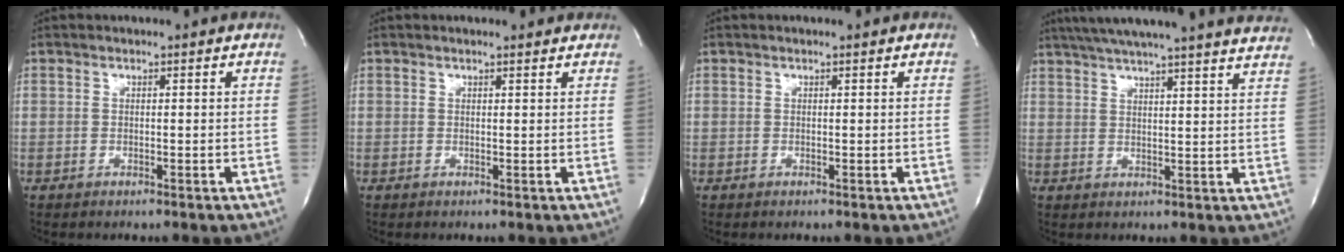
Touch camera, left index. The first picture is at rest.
{"total": 2.1, "force": [2.0, 0.4, 0.6], "torque": [-0.017, 0.006, 0.019]}
{"total": 0.0}
{"total": 26.3, "force": [23.5, 0.6, 11.8], "torque": [-0.198, -0.005, 0.298]}